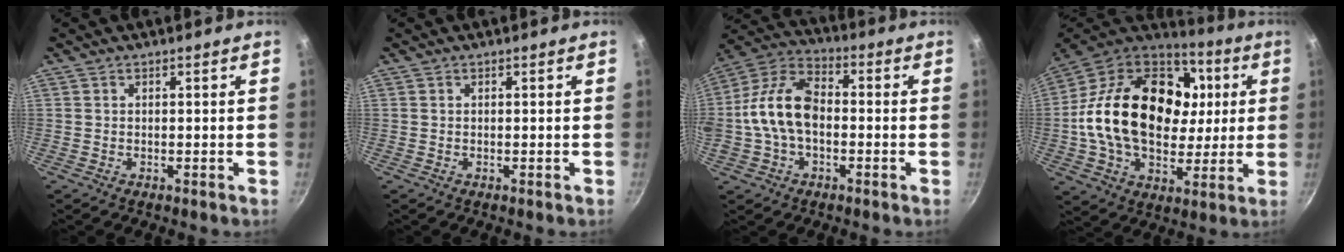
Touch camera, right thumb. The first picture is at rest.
{"total": 0.0}
{"total": 14.0, "force": [-1.2, 8.7, 10.8], "torque": [-0.189, 0.042, -0.040]}
{"total": 30.1, "force": [3.2, 21.0, 21.3], "torque": [-0.354, 0.022, 0.052]}